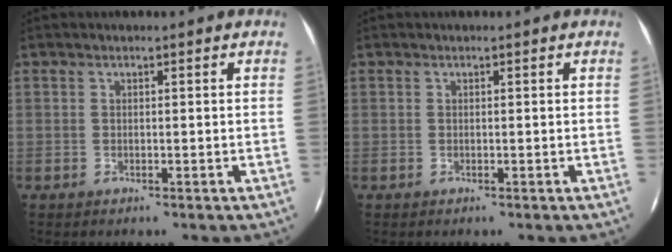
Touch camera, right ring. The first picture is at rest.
{"total": 0.0}